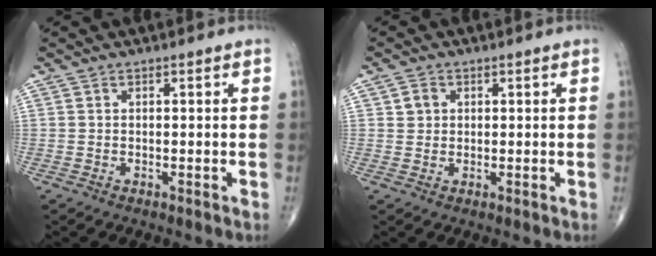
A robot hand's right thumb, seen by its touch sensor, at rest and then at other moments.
{"total": 2.2, "force": [0.6, 1.9, 0.8], "torque": [-0.005, -0.001, 0.008]}